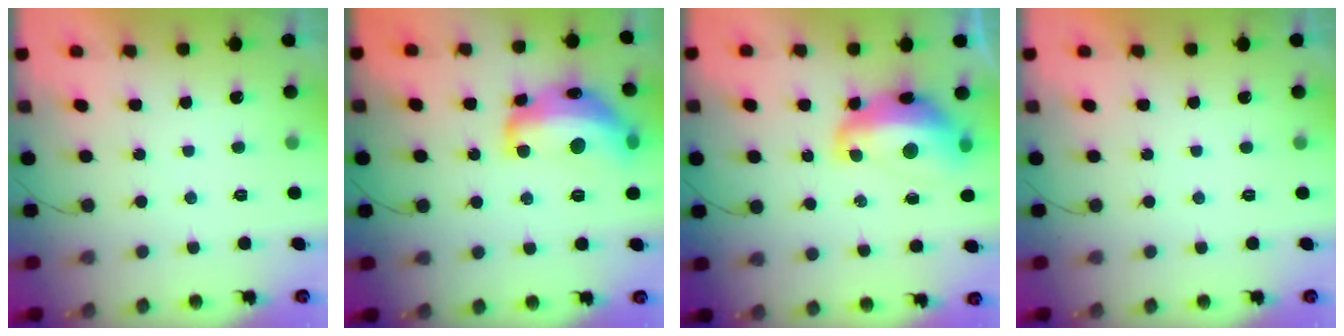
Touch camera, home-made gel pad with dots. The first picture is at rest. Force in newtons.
{"total": 18.4, "press": 18.3, "slide": 1.3}
{"total": 14.9, "press": 14.8, "slide": 1.1}
{"total": 0.0}